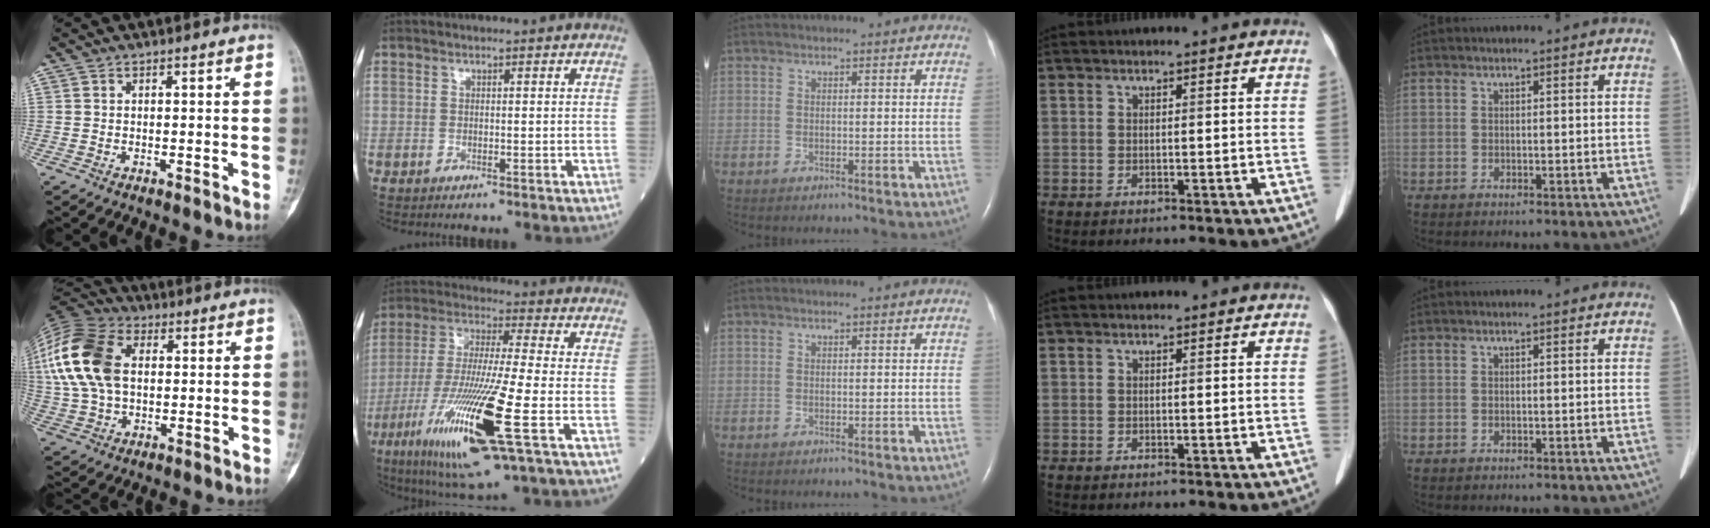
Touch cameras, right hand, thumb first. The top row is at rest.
{"thumb": {"total": 19.9, "force": [3.4, 12.8, 14.9], "torque": [-0.328, 0.012, 0.059]}, "index": {"total": 19.3, "force": [-7.1, 0.8, 17.9], "torque": [-0.383, -0.043, -0.132]}}